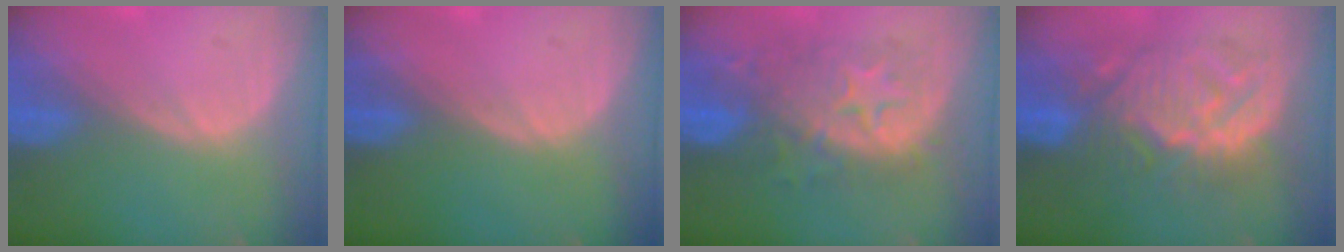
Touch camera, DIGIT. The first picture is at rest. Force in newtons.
{"total": 0.0}
{"total": 9.3, "press": 9.3, "slide": 0.4}
{"total": 10.2, "press": 10.2, "slide": 0.5}